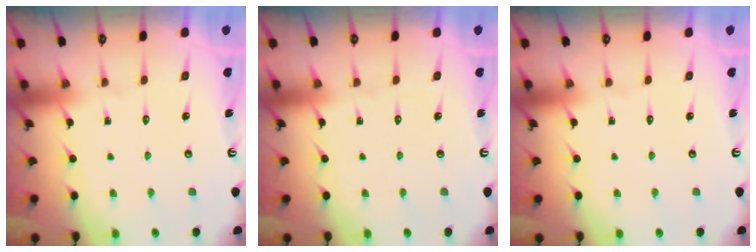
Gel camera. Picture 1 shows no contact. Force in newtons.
{"total": 0.0}
{"total": 0.0}